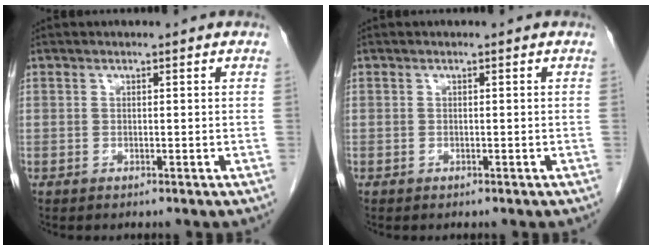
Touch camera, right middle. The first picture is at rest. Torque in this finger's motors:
{"motor_torque": [0.27, -0.42, -0.06, -0.06]}